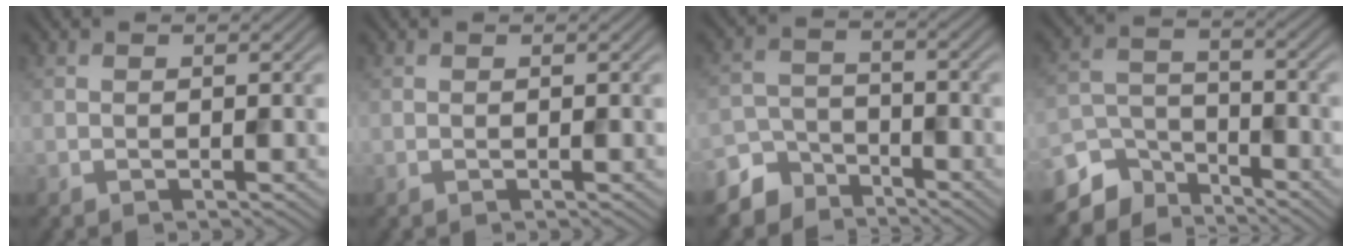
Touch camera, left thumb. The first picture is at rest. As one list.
[{"total": 0.0}, {"total": 6.2, "force": [-5.1, 3.4, 1.3], "torque": [-0.032, -0.006, -0.109]}, {"total": 7.2, "force": [-5.9, 3.6, 2.0], "torque": [-0.051, -0.010, -0.124]}]